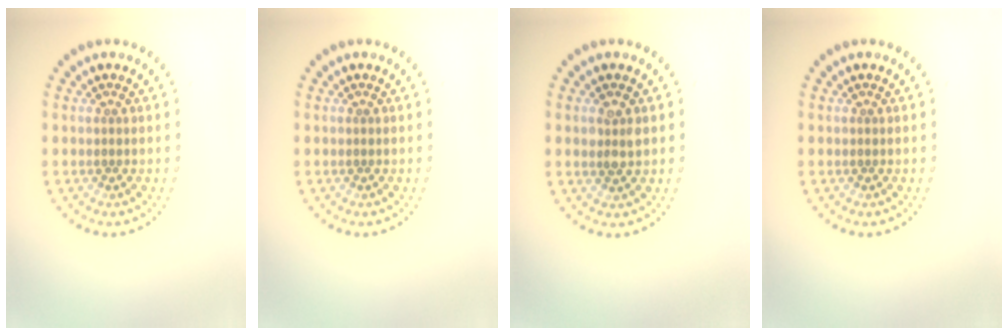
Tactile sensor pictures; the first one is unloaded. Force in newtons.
{"total": 0.0}
{"total": 2.0, "press": 2.0, "slide": 0.3}
{"total": 0.0}